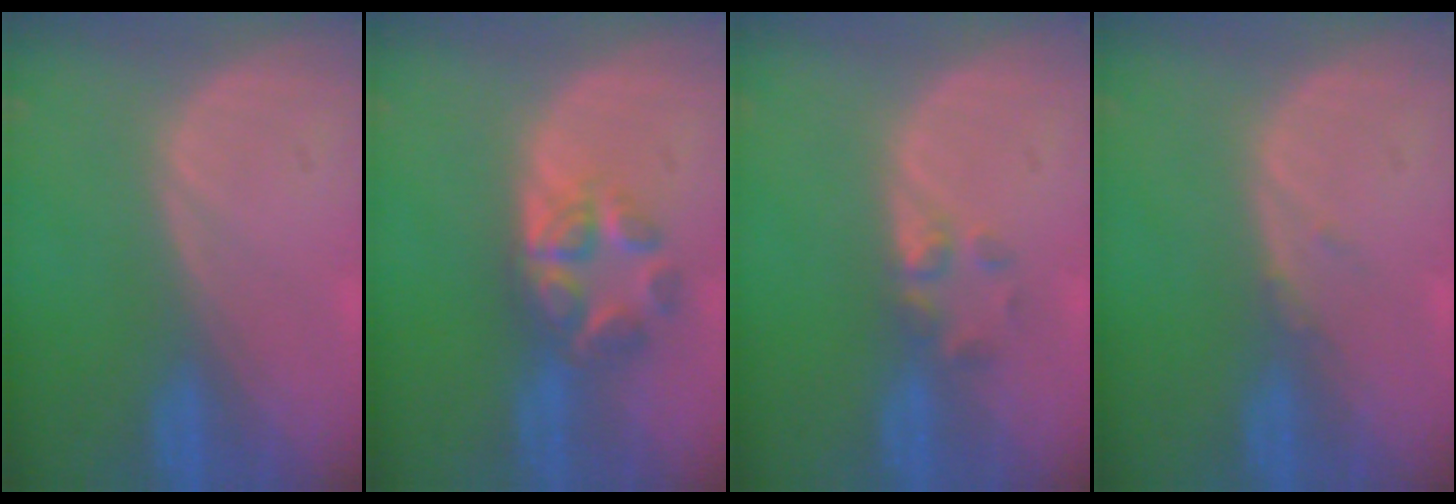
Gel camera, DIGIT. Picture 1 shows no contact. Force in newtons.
{"total": 6.2, "press": 5.5, "slide": 2.8}
{"total": 2.3, "press": 2.2, "slide": 0.8}
{"total": 0.8, "press": 0.8, "slide": 0.1}